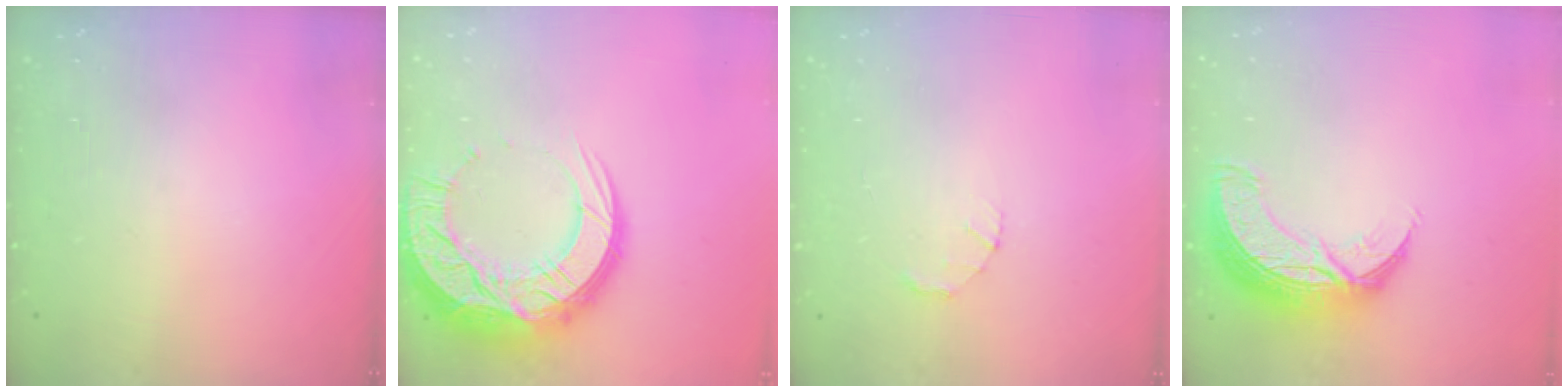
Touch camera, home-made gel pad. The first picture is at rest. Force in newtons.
{"total": 22.3, "press": 22.2, "slide": 1.9}
{"total": 1.4, "press": 1.3, "slide": 0.3}
{"total": 10.8, "press": 10.7, "slide": 1.0}